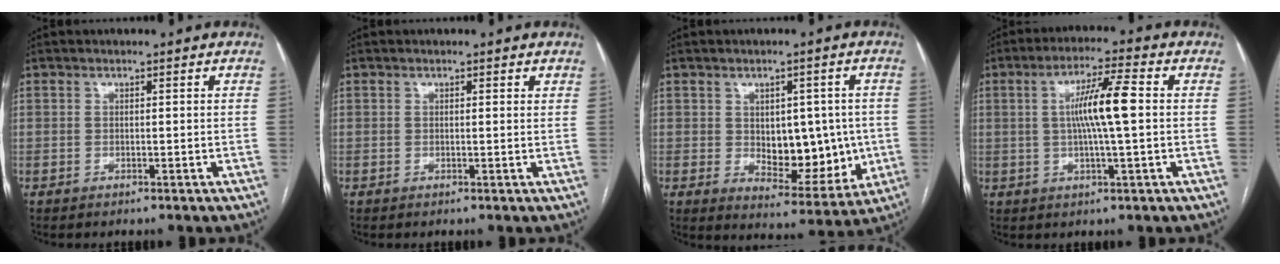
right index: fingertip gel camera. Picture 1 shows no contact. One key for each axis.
{"total": 0.8, "fx": 0.5, "fy": 0.2, "fz": 0.5, "tx": -0.007, "ty": 0.000, "tz": 0.002}
{"total": 11.0, "fx": -0.2, "fy": 6.2, "fz": 9.1, "tx": -0.110, "ty": 0.004, "tz": 0.018}
{"total": 8.4, "fx": 0.7, "fy": 0.2, "fz": 8.4, "tx": -0.153, "ty": 0.006, "tz": 0.009}